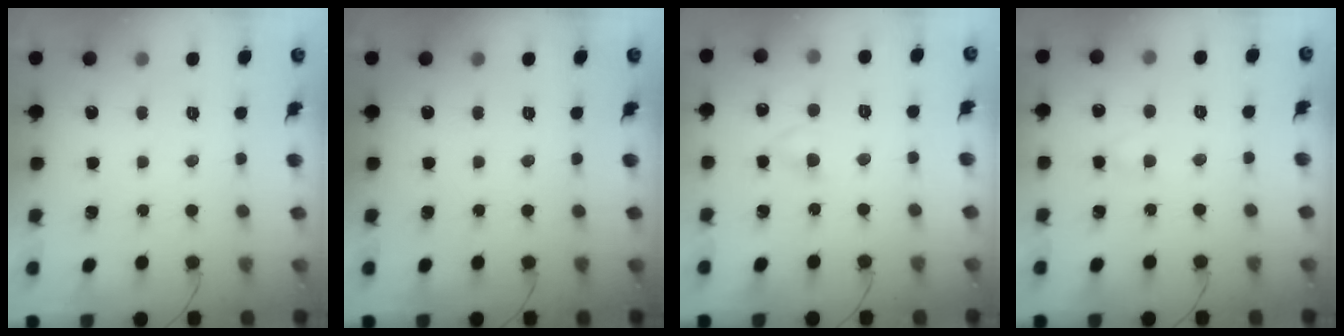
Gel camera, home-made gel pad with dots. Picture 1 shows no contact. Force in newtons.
{"total": 0.0}
{"total": 2.3, "press": 2.1, "slide": 1.0}
{"total": 1.5, "press": 1.3, "slide": 0.7}